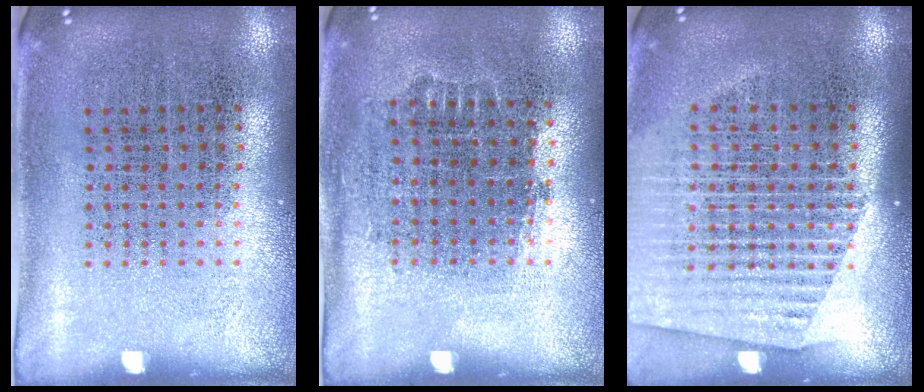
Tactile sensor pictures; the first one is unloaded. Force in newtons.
{"total": 0.7, "press": 0.6, "slide": 0.3}
{"total": 1.6, "press": 1.5, "slide": 0.5}